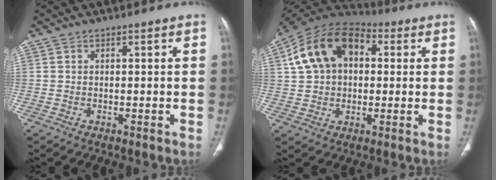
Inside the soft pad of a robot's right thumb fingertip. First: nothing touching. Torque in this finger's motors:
{"motor_torque": [0.42, 0.41, 0.88, -0.02, 0.29]}